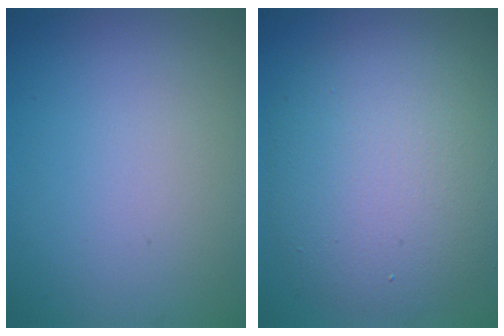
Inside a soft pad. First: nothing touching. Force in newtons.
{"total": 9.2, "press": 9.2, "slide": 0.4}